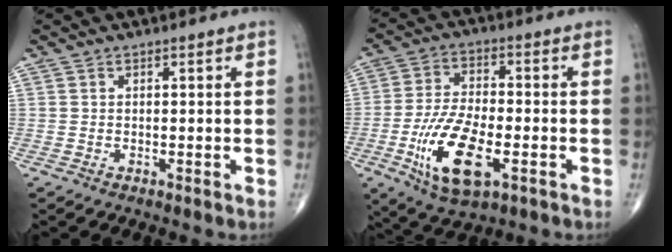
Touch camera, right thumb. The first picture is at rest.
{"total": 14.5, "force": [-4.7, 6.2, 12.2], "torque": [-0.233, 0.007, -0.079]}